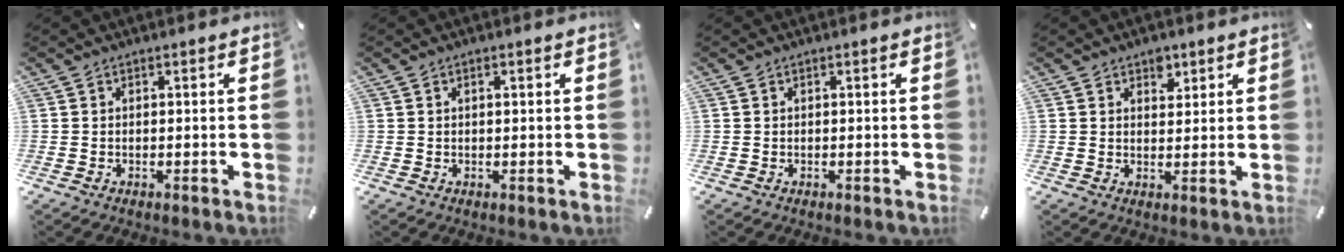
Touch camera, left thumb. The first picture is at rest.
{"total": 0.7, "force": [0.3, 0.3, 0.6], "torque": [-0.011, 0.003, 0.004]}
{"total": 0.0}
{"total": 3.3, "force": [2.0, 2.2, 1.2], "torque": [0.006, -0.011, 0.032]}